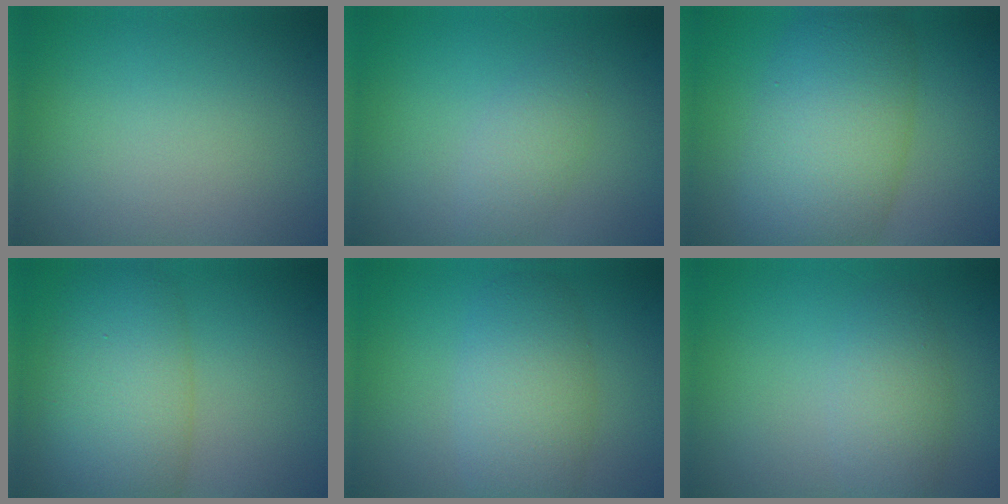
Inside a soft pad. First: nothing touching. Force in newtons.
{"total": 2.1, "press": 2.1, "slide": 0.1}
{"total": 9.4, "press": 9.4, "slide": 0.7}
{"total": 7.6, "press": 7.6, "slide": 0.6}
{"total": 5.0, "press": 5.0, "slide": 0.3}
{"total": 3.0, "press": 3.0, "slide": 0.1}